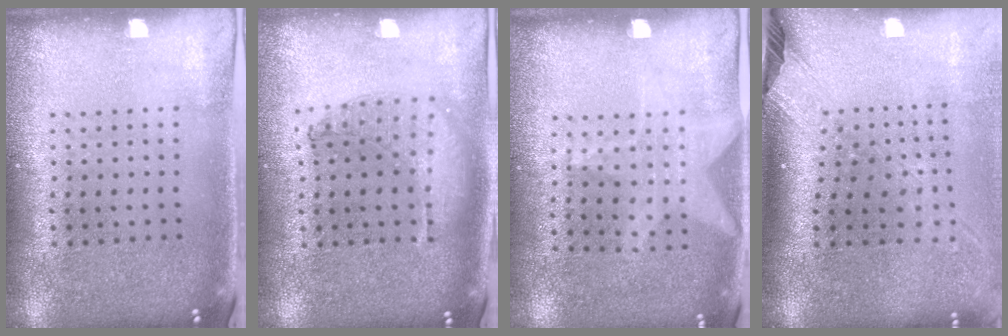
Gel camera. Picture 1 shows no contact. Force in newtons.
{"total": 1.0, "press": 0.9, "slide": 0.3}
{"total": 1.1, "press": 0.9, "slide": 0.7}
{"total": 2.6, "press": 1.9, "slide": 1.7}